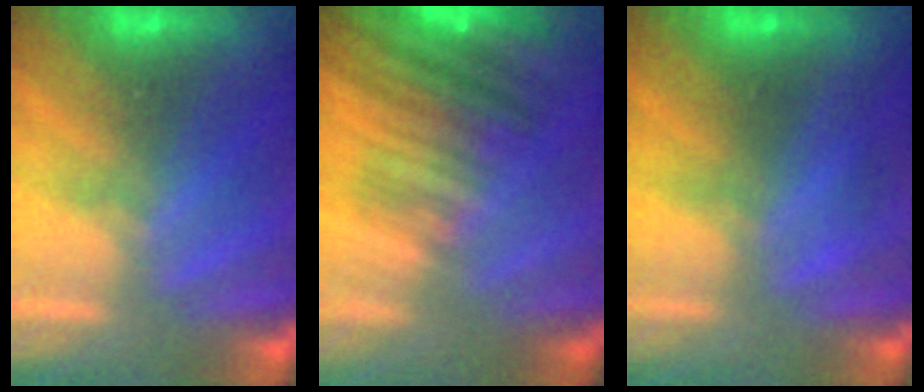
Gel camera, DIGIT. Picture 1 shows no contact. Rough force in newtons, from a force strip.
{"total": 7.3}
{"total": 1.8}